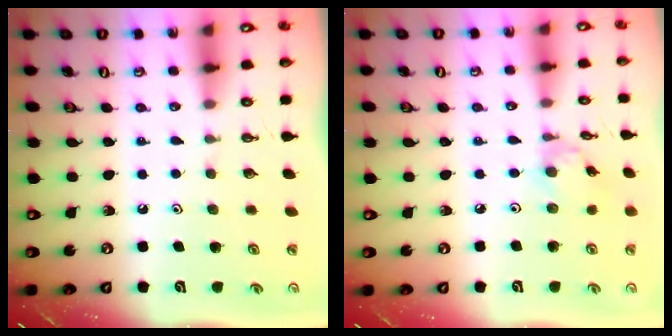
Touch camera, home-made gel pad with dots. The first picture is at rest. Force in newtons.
{"total": 2.1, "press": 2.1, "slide": 0.2}